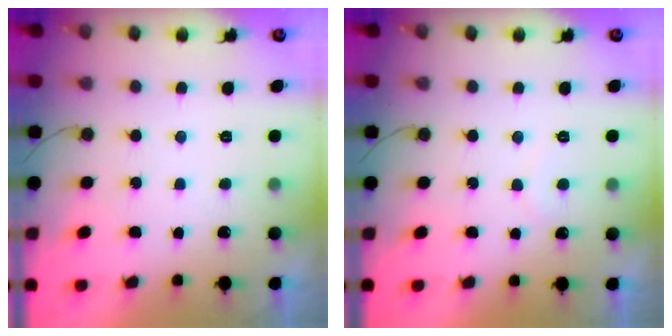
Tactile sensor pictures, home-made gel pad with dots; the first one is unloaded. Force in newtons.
{"total": 3.7, "press": 3.7, "slide": 0.1}